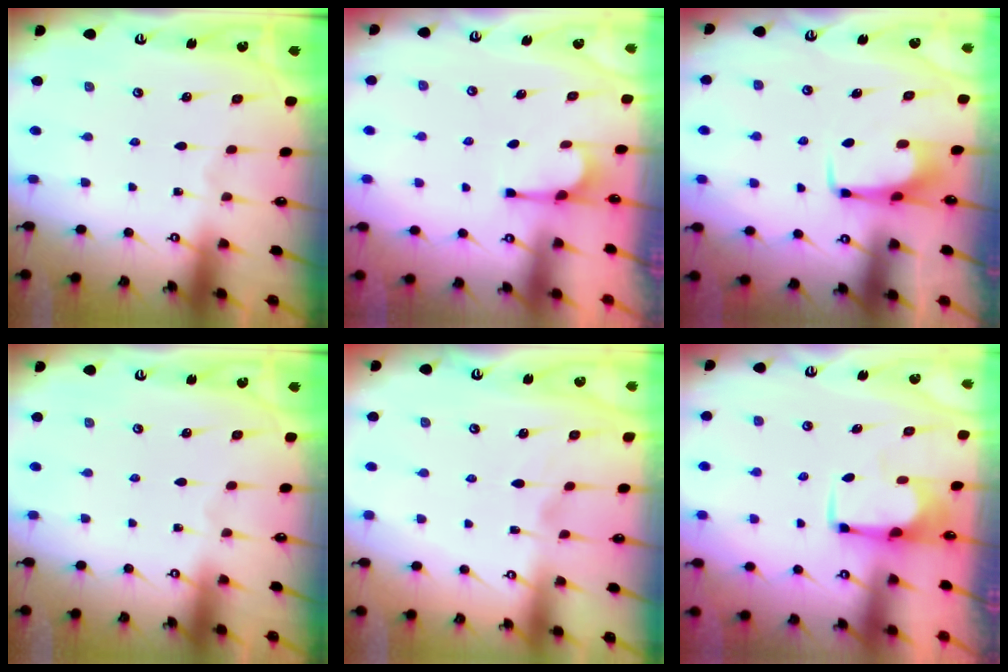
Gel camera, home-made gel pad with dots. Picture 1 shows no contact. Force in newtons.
{"total": 3.9, "press": 3.8, "slide": 0.8}
{"total": 3.0, "press": 2.9, "slide": 0.4}
{"total": 0.0}
{"total": 0.9, "press": 0.1, "slide": 0.9}
{"total": 1.8, "press": 1.6, "slide": 0.8}